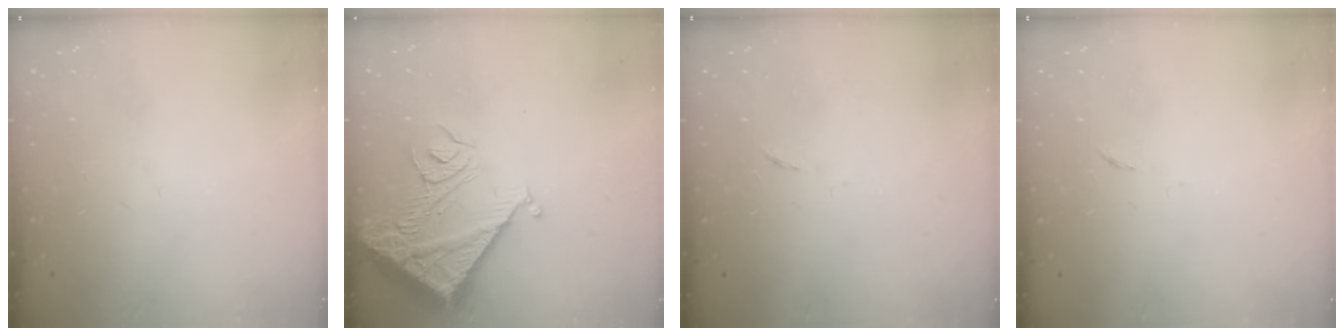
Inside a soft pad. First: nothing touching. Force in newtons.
{"total": 17.3, "press": 17.1, "slide": 2.3}
{"total": 2.6, "press": 2.6, "slide": 0.4}
{"total": 2.6, "press": 2.6, "slide": 0.4}